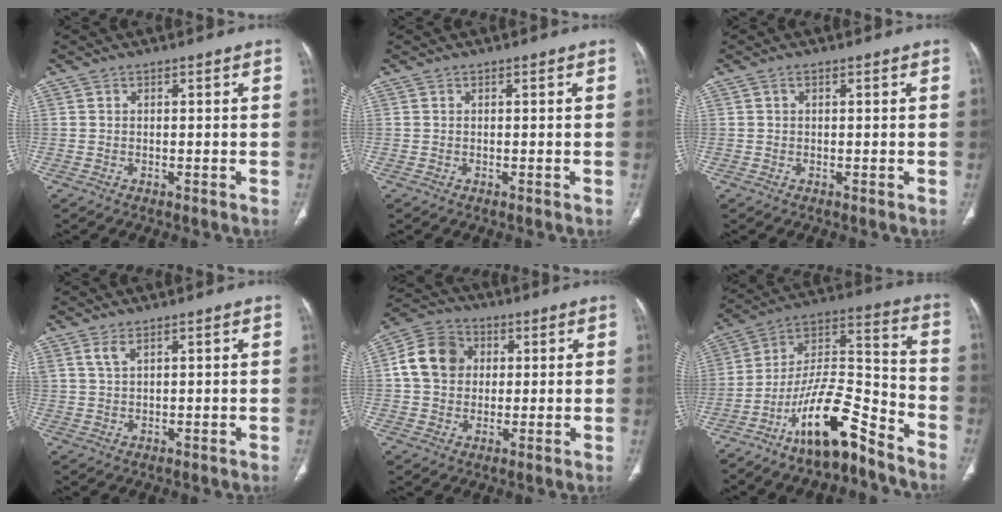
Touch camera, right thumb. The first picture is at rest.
{"total": 0.0}
{"total": 0.5, "force": [0.2, 0.2, 0.4], "torque": [-0.010, 0.005, 0.001]}
{"total": 2.5, "force": [1.7, 0.7, 1.7], "torque": [-0.041, -0.004, 0.043]}
{"total": 10.7, "force": [1.8, 8.9, 5.6], "torque": [-0.087, 0.012, 0.022]}
{"total": 16.5, "force": [-11.6, 4.9, 10.6], "torque": [-0.173, 0.095, -0.208]}